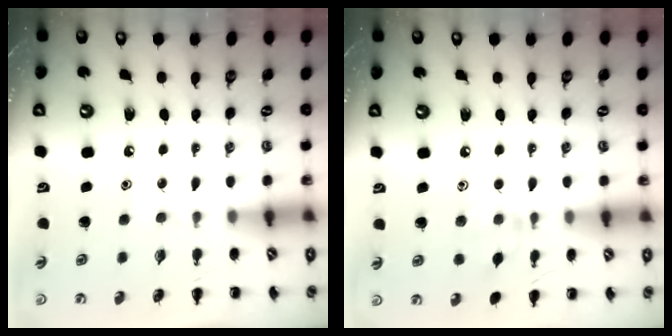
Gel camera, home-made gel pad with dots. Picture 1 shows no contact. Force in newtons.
{"total": 5.8, "press": 5.4, "slide": 1.9}